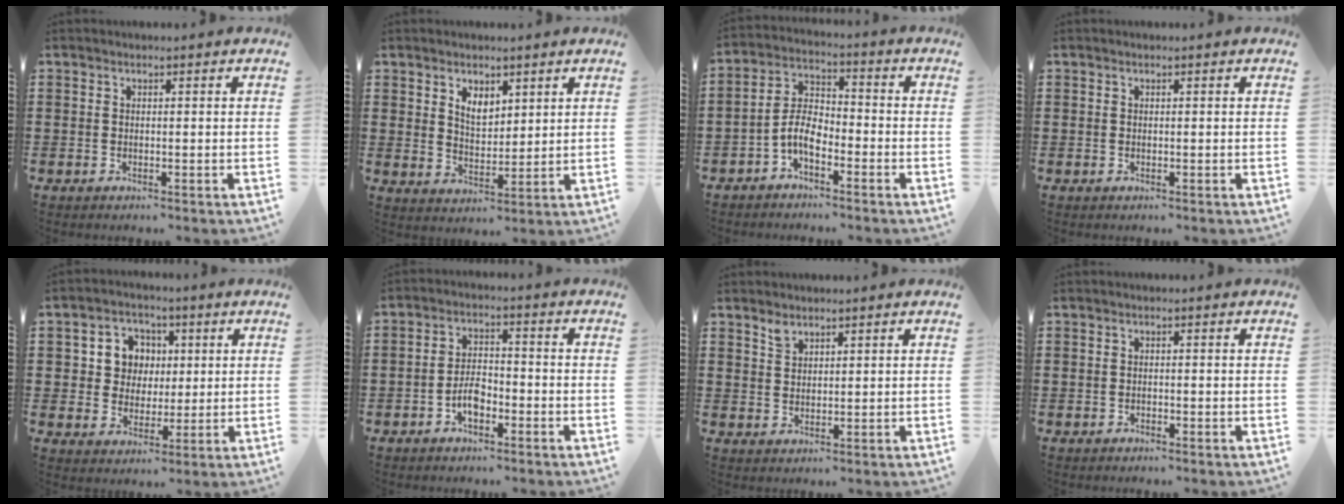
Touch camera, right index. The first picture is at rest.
{"total": 3.8, "force": [2.4, 2.3, 1.8], "torque": [-0.036, 0.005, 0.042]}
{"total": 5.8, "force": [-3.0, 2.8, 4.1], "torque": [-0.100, 0.007, -0.066]}
{"total": 0.0}
{"total": 6.0, "force": [1.0, 5.7, 1.8], "torque": [-0.062, 0.020, 0.016]}
{"total": 4.2, "force": [-2.2, 2.2, 2.9], "torque": [-0.064, 0.004, -0.045]}
{"total": 1.9, "force": [1.6, 0.8, 0.4], "torque": [-0.013, 0.000, 0.032]}
{"total": 0.5, "force": [-0.5, 0.1, 0.1], "torque": [-0.002, -0.002, -0.010]}